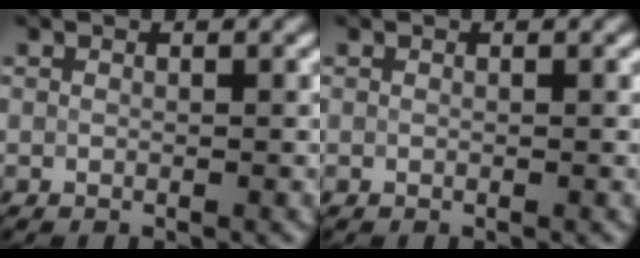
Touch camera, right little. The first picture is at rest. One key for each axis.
{"total": 0.0}